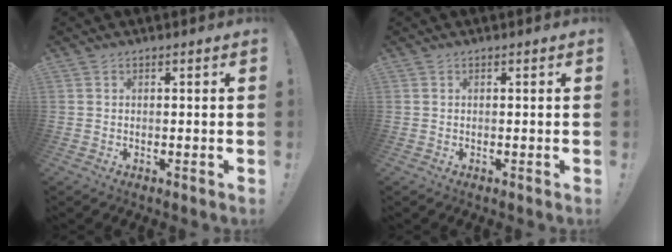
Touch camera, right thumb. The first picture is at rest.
{"total": 0.0}